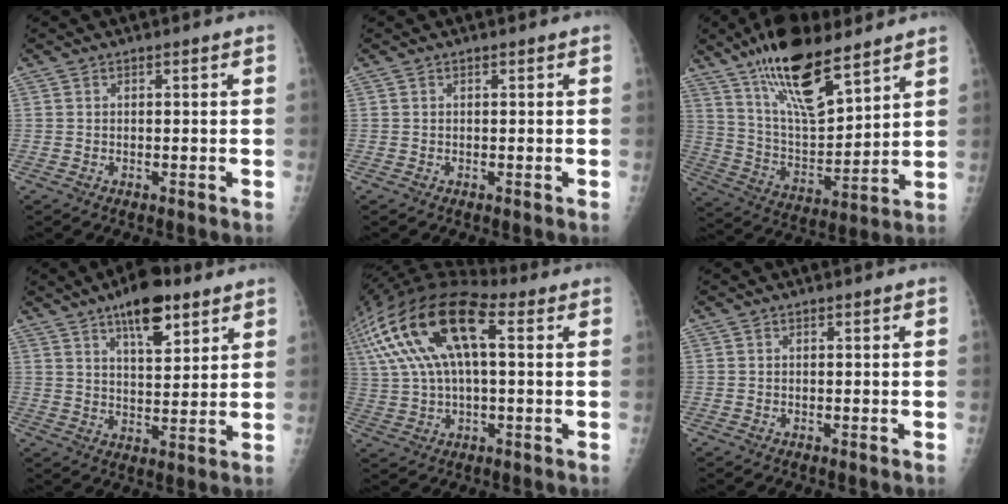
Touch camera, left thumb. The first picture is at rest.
{"total": 0.0}
{"total": 19.0, "force": [12.9, 6.4, 12.4], "torque": [-0.189, -0.064, 0.240]}
{"total": 11.2, "force": [6.8, 4.3, 7.8], "torque": [-0.096, -0.035, 0.109]}
{"total": 21.7, "force": [6.4, 10.3, 18.0], "torque": [-0.380, 0.043, 0.108]}
{"total": 0.0}